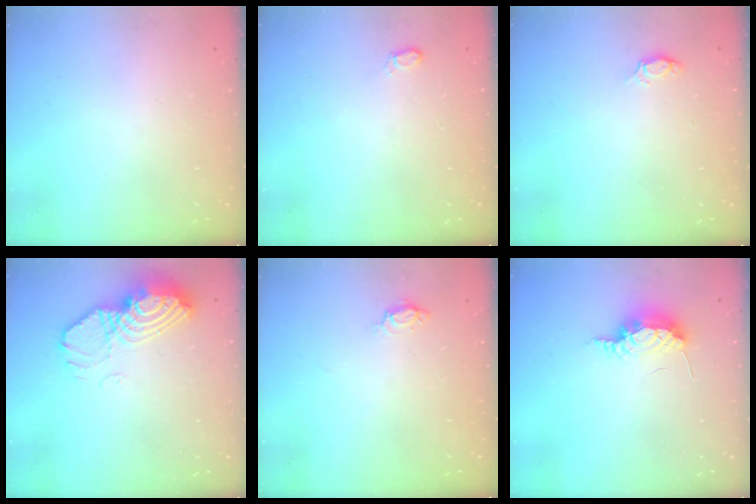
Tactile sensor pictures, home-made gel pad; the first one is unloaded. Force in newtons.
{"total": 4.8, "press": 4.8, "slide": 0.6}
{"total": 3.2, "press": 3.2, "slide": 0.4}
{"total": 12.3, "press": 12.3, "slide": 1.2}
{"total": 4.3, "press": 4.3, "slide": 0.5}
{"total": 9.6, "press": 8.1, "slide": 5.2}